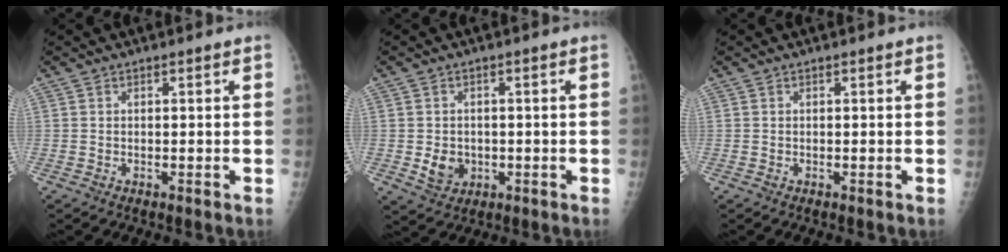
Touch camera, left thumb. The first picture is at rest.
{"total": 4.6, "force": [-0.8, 3.9, 2.3], "torque": [-0.024, 0.002, -0.003]}
{"total": 0.0}